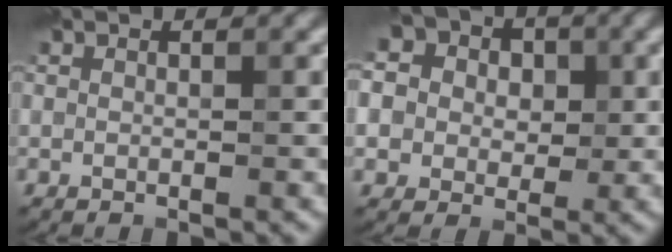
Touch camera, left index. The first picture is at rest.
{"total": 13.5, "force": [5.2, 11.0, 5.9], "torque": [-0.141, 0.034, 0.070]}